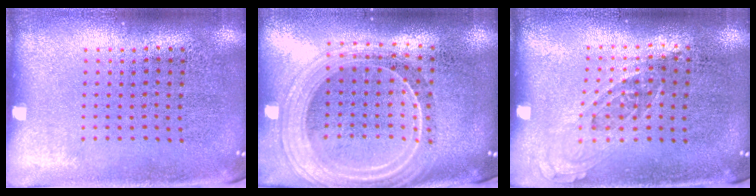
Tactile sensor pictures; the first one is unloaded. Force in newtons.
{"total": 2.3, "press": 2.0, "slide": 1.2}
{"total": 0.8, "press": 0.7, "slide": 0.3}